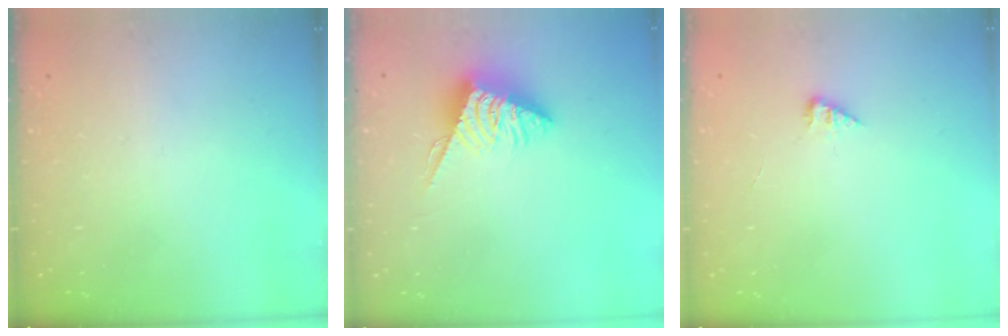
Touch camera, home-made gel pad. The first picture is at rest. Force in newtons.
{"total": 5.3, "press": 5.3, "slide": 0.8}
{"total": 2.4, "press": 2.4, "slide": 0.4}